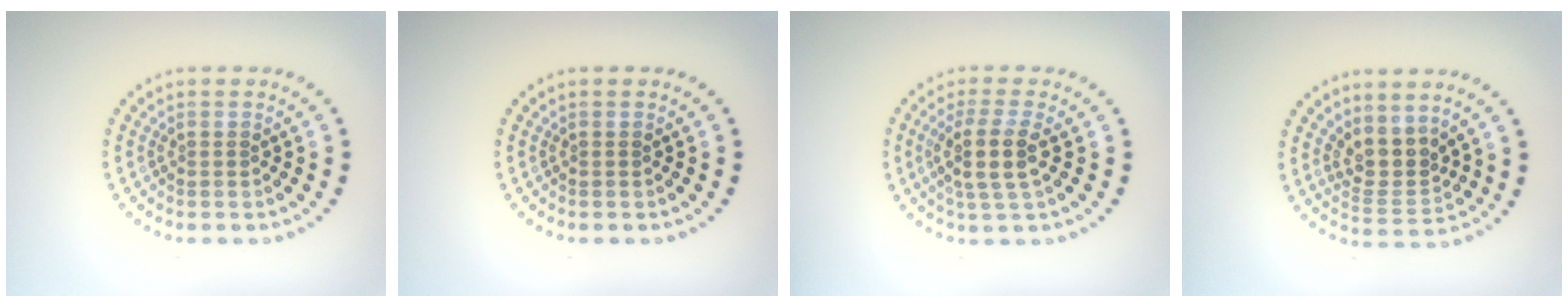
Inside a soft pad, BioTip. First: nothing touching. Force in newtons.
{"total": 0.0}
{"total": 3.3, "press": 2.9, "slide": 1.6}
{"total": 3.2, "press": 2.4, "slide": 2.0}